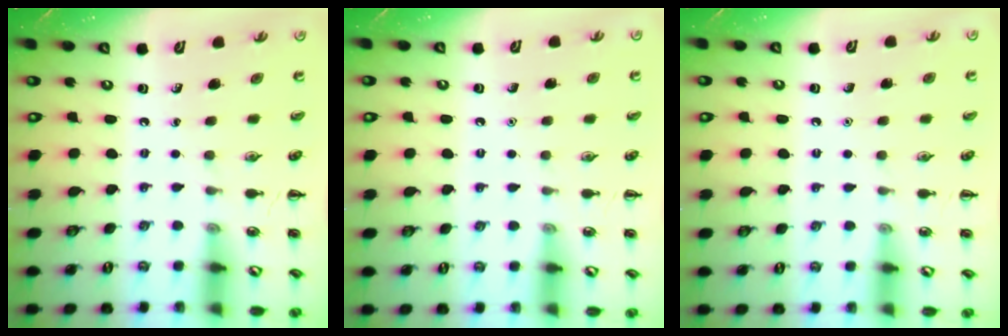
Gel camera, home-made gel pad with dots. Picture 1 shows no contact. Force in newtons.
{"total": 1.6, "press": 1.6, "slide": 0.1}
{"total": 1.5, "press": 1.5, "slide": 0.1}